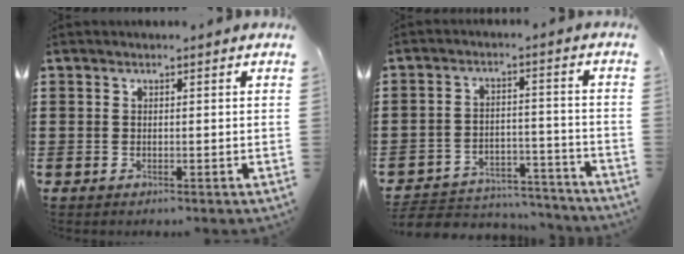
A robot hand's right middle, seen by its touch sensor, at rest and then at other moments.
{"total": 5.1, "force": [-4.9, 1.0, 0.7], "torque": [-0.020, 0.006, -0.102]}